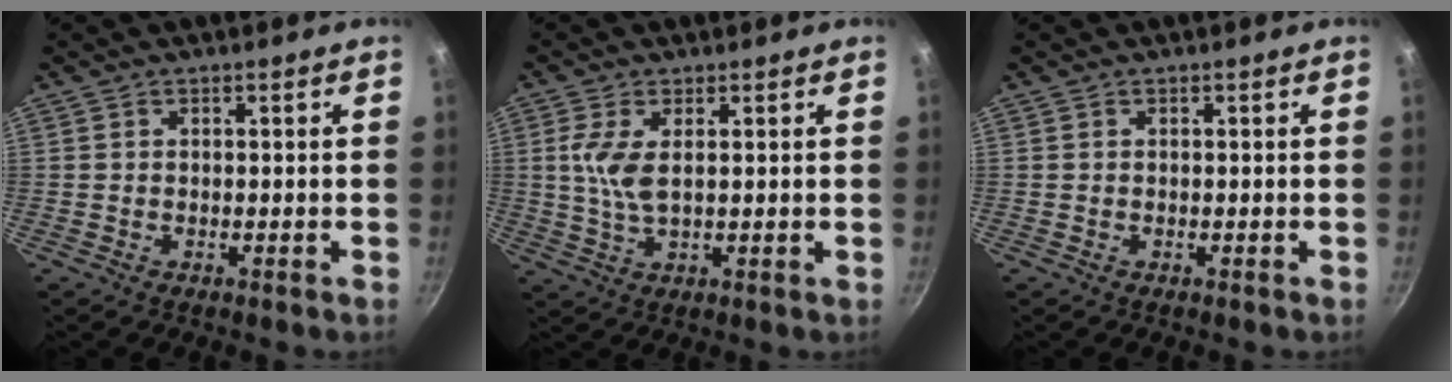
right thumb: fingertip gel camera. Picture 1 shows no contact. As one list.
[{"total": 5.6, "force": [1.2, 2.2, 5.0], "torque": [-0.109, -0.001, 0.028]}, {"total": 0.0}]